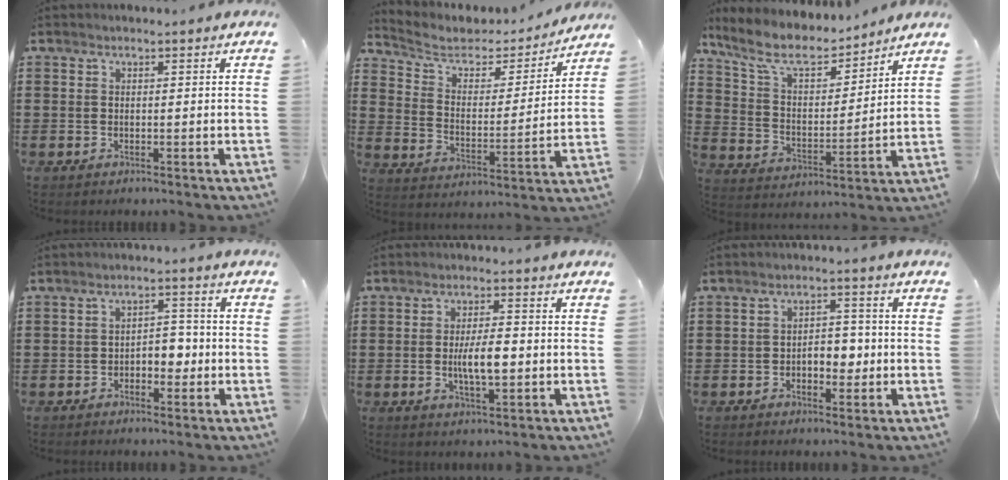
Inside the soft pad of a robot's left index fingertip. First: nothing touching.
{"total": 5.2, "force": [4.1, 2.5, 1.9], "torque": [-0.065, -0.025, 0.066]}
{"total": 8.6, "force": [7.2, 2.4, 4.0], "torque": [-0.111, -0.038, 0.125]}
{"total": 4.1, "force": [-1.5, 2.4, 2.9], "torque": [-0.049, 0.004, -0.034]}
{"total": 6.0, "force": [-0.6, 2.0, 5.6], "torque": [-0.107, -0.003, -0.018]}
{"total": 4.8, "force": [-1.1, 2.7, 3.8], "torque": [-0.056, 0.002, -0.028]}